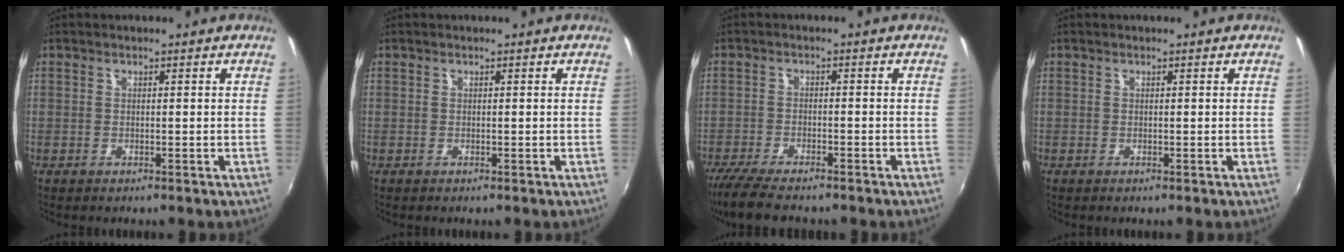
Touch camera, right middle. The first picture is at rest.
{"total": 0.0}
{"total": 9.4, "force": [-7.9, 1.9, 4.7], "torque": [-0.114, -0.033, -0.137]}
{"total": 0.0}